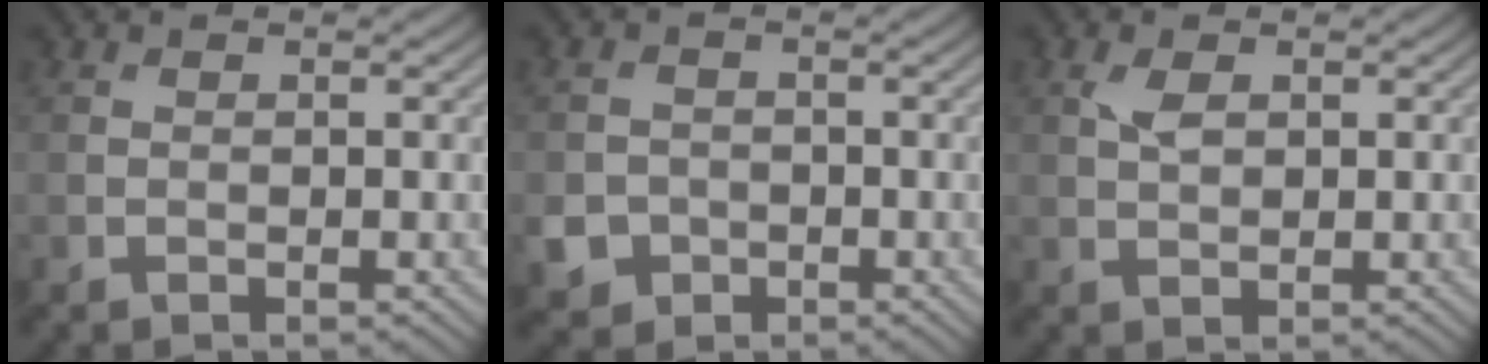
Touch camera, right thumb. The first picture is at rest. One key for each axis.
{"total": 3.5, "fx": -1.6, "fy": 3.0, "fz": 1.0, "tx": -0.024, "ty": -0.009, "tz": -0.033}
{"total": 2.1, "fx": 0.7, "fy": 1.2, "fz": 1.6, "tx": -0.039, "ty": 0.000, "tz": 0.015}